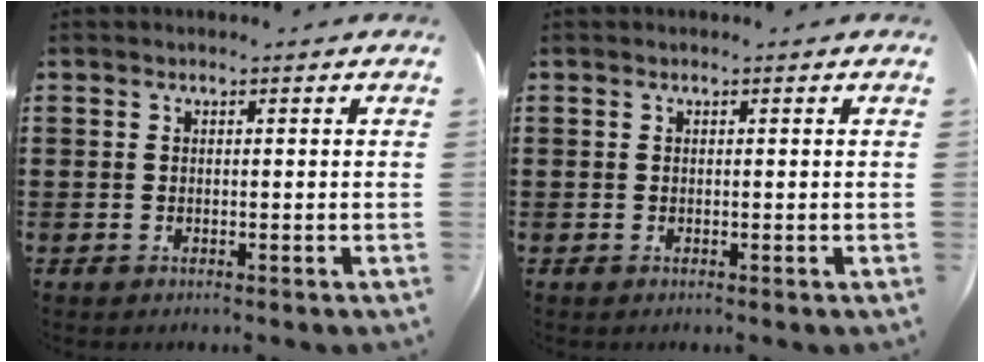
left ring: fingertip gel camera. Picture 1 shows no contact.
{"total": 0.0}